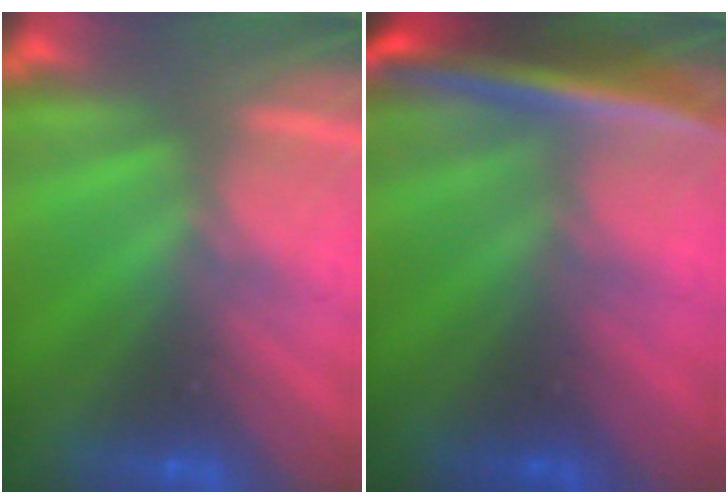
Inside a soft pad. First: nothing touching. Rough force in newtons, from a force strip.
{"total": 5.9}